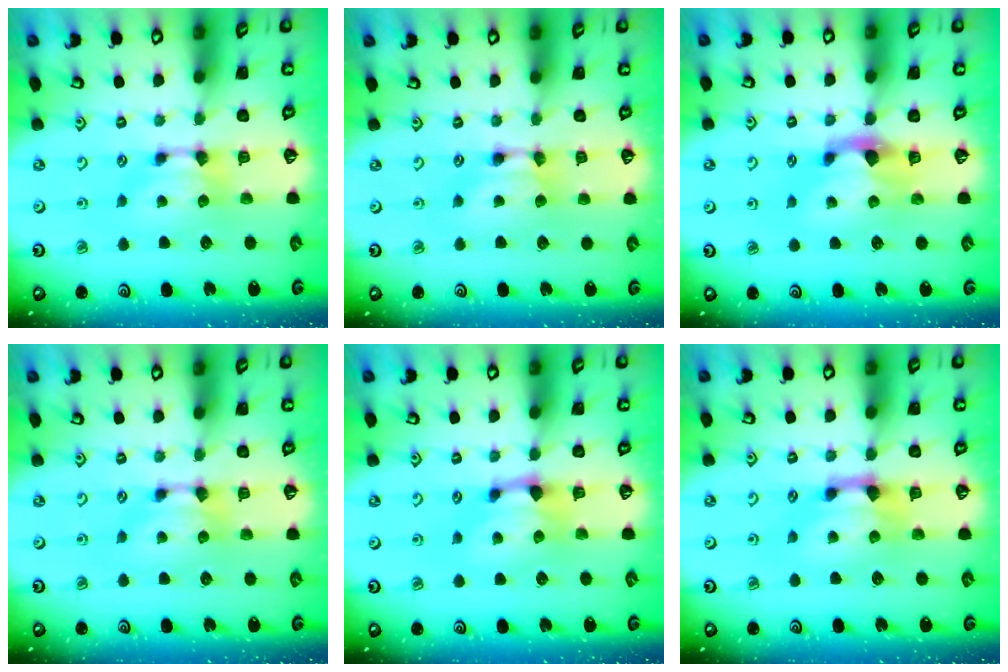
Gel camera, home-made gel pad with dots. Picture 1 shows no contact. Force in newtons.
{"total": 1.6, "press": 1.5, "slide": 0.2}
{"total": 2.2, "press": 1.8, "slide": 1.3}
{"total": 0.0}
{"total": 1.1, "press": 0.4, "slide": 1.0}
{"total": 1.5, "press": 0.7, "slide": 1.3}